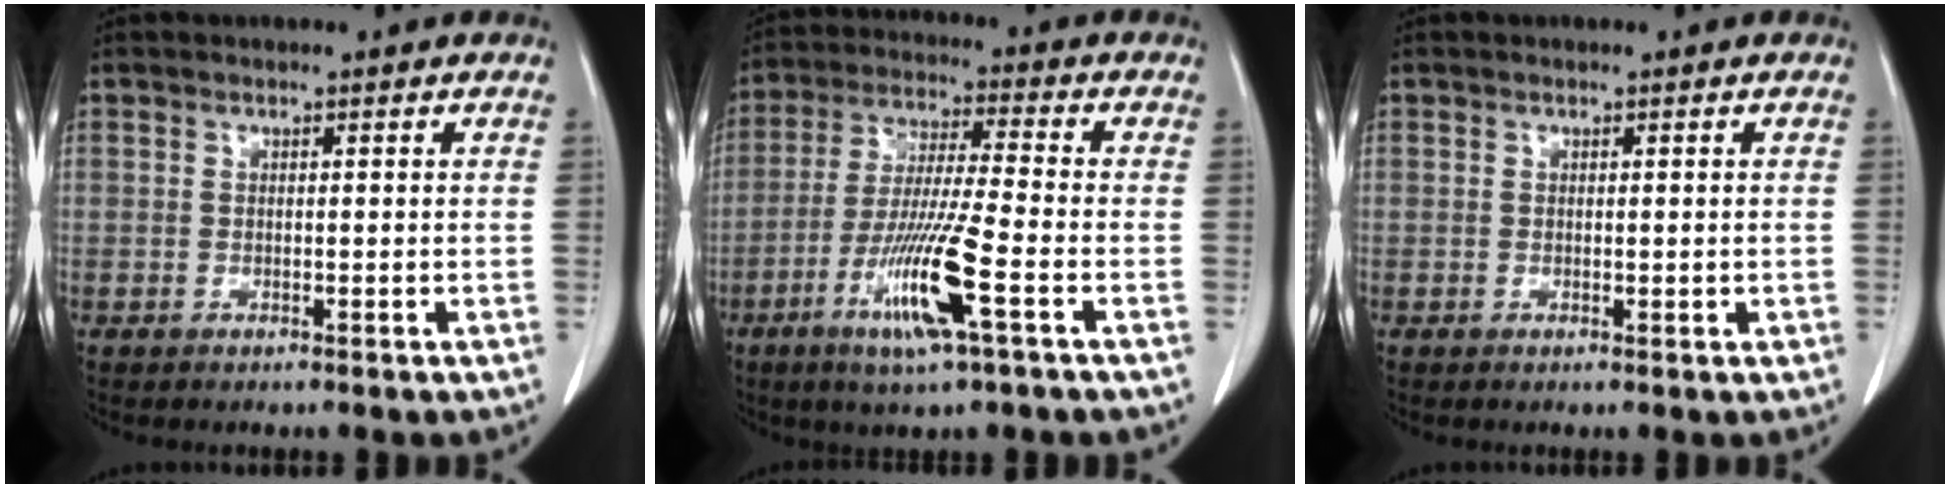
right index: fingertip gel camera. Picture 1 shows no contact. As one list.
[{"total": 12.4, "force": [-5.1, -0.1, 11.3], "torque": [-0.224, -0.023, -0.098]}, {"total": 0.7, "force": [-0.1, 0.3, 0.6], "torque": [-0.009, -0.003, 0.001]}]